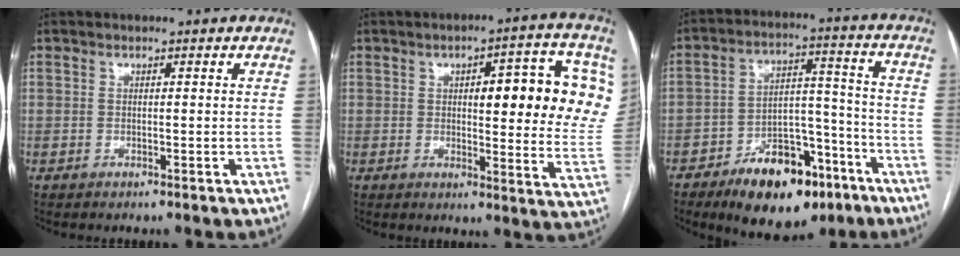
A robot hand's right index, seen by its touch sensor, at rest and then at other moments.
{"total": 17.8, "force": [4.4, 4.4, 16.7], "torque": [-0.175, 0.017, 0.053]}
{"total": 15.6, "force": [-9.7, 7.3, 9.7], "torque": [-0.144, 0.030, -0.147]}